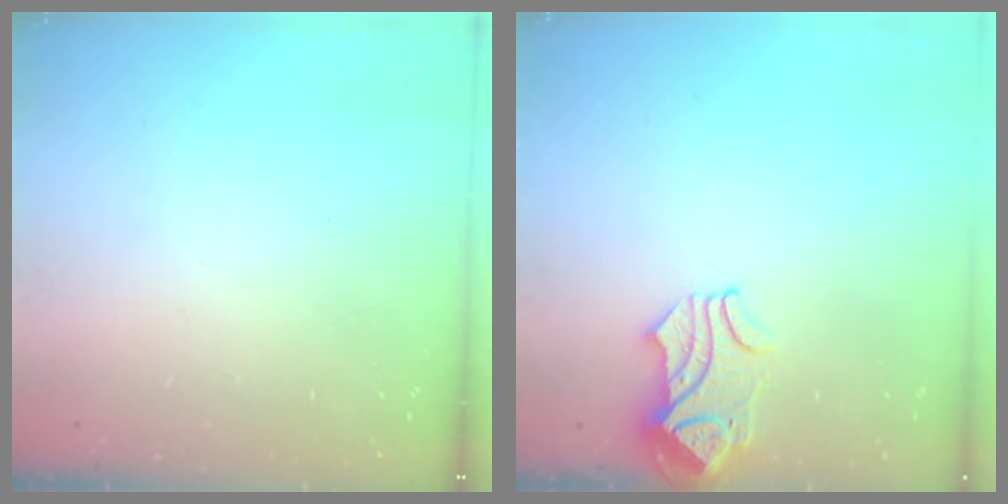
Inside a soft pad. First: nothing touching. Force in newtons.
{"total": 2.9, "press": 2.9, "slide": 0.6}